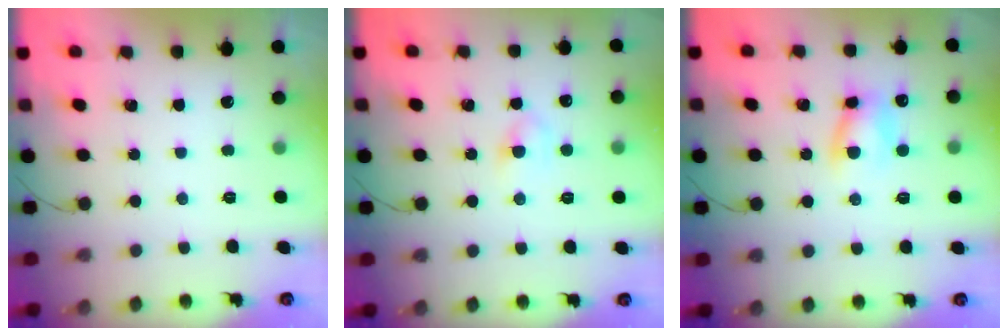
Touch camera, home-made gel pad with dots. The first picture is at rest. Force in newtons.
{"total": 3.7, "press": 3.6, "slide": 1.2}
{"total": 7.0, "press": 6.9, "slide": 1.2}